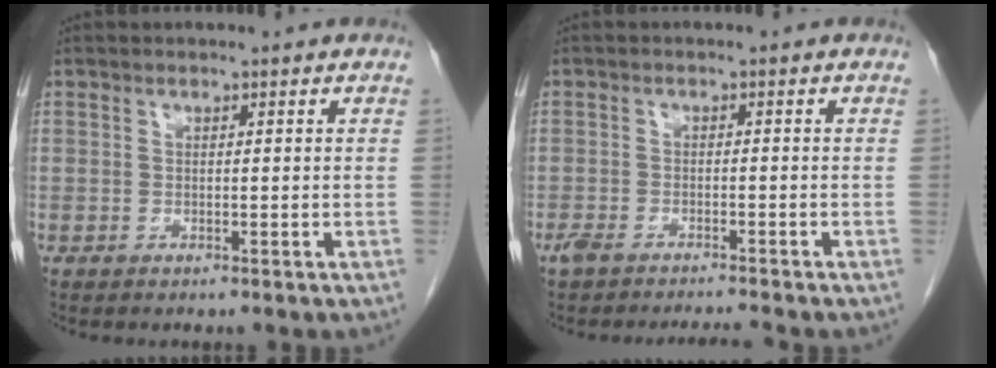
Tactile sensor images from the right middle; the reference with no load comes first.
{"total": 5.0, "force": [-4.6, 0.1, 2.1], "torque": [-0.036, -0.005, -0.074]}